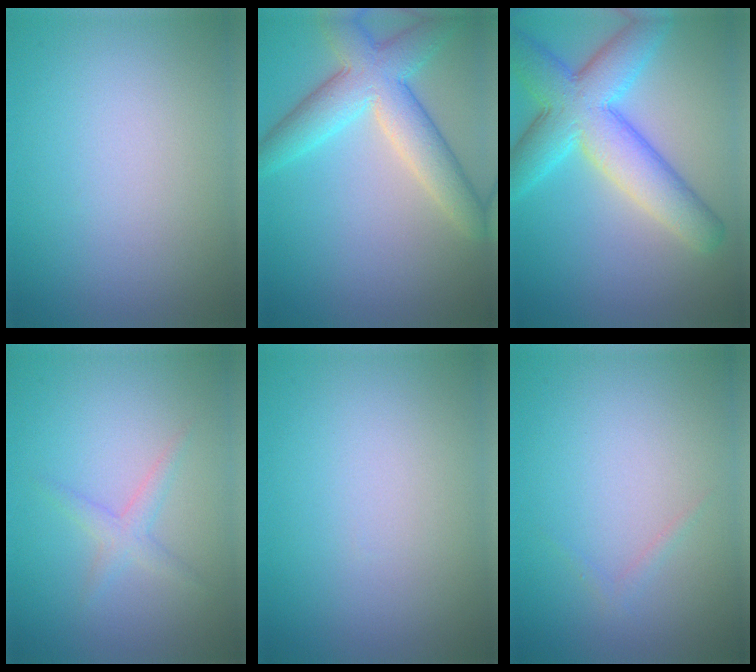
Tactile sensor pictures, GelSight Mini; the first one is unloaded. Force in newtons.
{"total": 6.7, "press": 6.7, "slide": 0.2}
{"total": 8.5, "press": 8.5, "slide": 0.2}
{"total": 1.6, "press": 1.6, "slide": 0.1}
{"total": 0.0}
{"total": 0.6, "press": 0.6, "slide": 0.0}